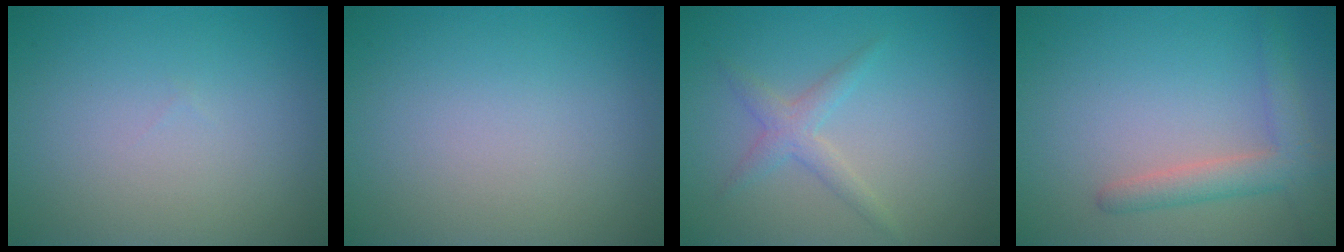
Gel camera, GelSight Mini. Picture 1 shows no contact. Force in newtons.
{"total": 0.0}
{"total": 1.9, "press": 1.9, "slide": 0.1}
{"total": 3.0, "press": 3.0, "slide": 0.1}